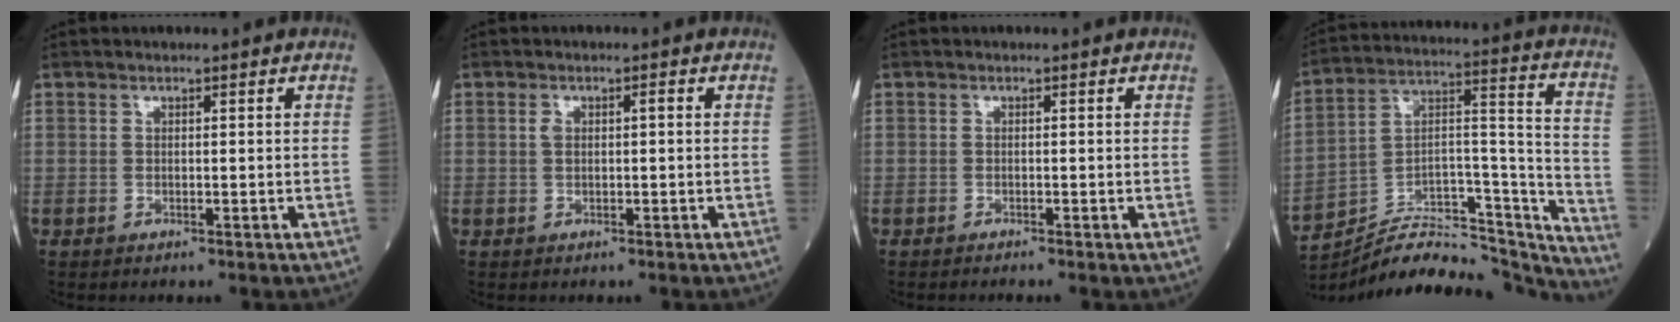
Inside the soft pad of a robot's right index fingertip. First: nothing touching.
{"total": 1.5, "force": [0.1, 0.7, 1.3], "torque": [-0.025, 0.008, 0.005]}
{"total": 0.6, "force": [-0.5, -0.1, 0.2], "torque": [-0.007, -0.001, -0.010]}
{"total": 23.4, "force": [-22.1, 4.1, 6.4], "torque": [-0.092, 0.050, -0.340]}